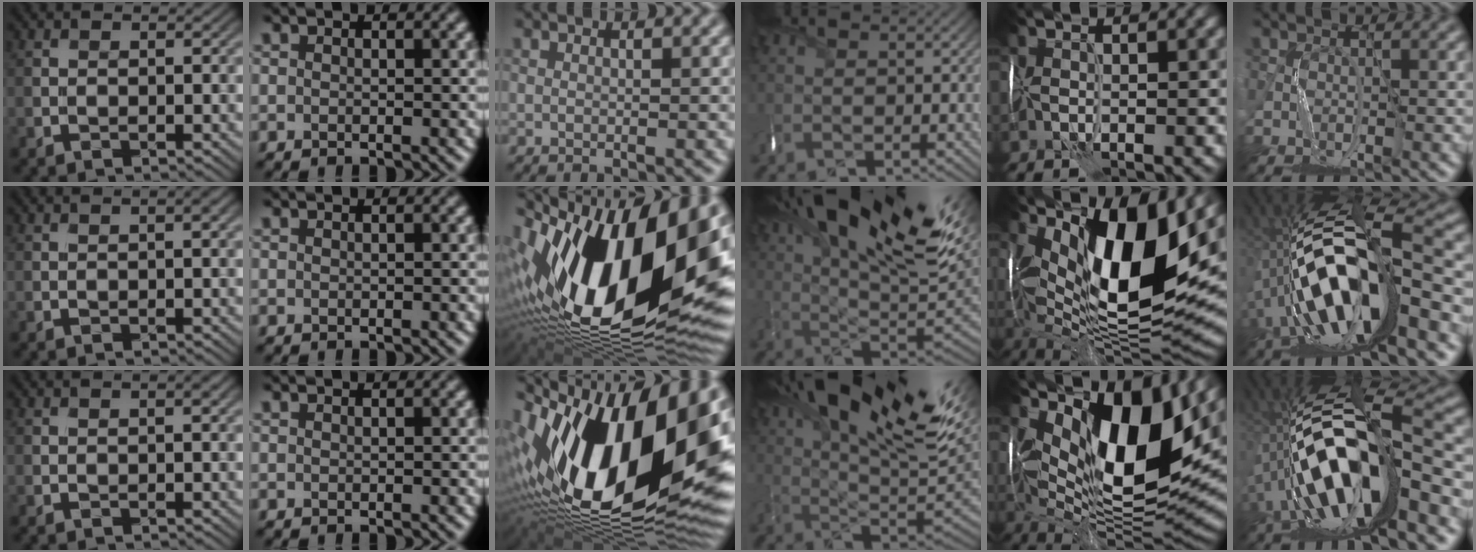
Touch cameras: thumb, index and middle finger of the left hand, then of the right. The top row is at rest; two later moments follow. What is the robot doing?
{"motion": "wrap", "object": "thread"}